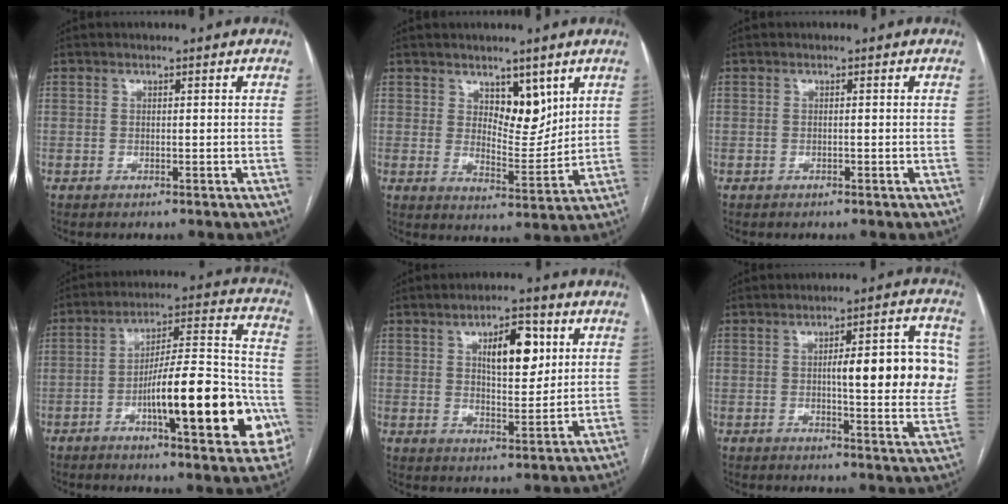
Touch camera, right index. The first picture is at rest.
{"total": 6.7, "force": [3.8, 3.2, 4.5], "torque": [-0.065, -0.009, 0.067]}
{"total": 0.0}
{"total": 20.6, "force": [-6.9, 4.0, 19.0], "torque": [-0.242, 0.022, -0.091]}
{"total": 8.7, "force": [3.1, 3.4, 7.3], "torque": [-0.111, 0.007, 0.051]}
{"total": 13.8, "force": [1.5, 3.0, 13.4], "torque": [-0.158, 0.020, 0.017]}